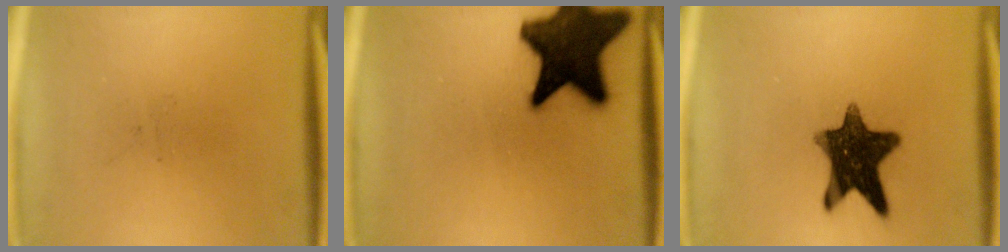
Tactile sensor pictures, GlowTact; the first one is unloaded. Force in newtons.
{"total": 18.4}
{"total": 12.3}